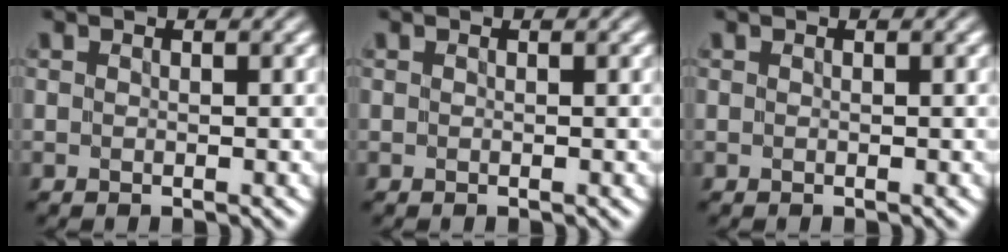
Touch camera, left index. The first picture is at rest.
{"total": 0.0}
{"total": 0.0}